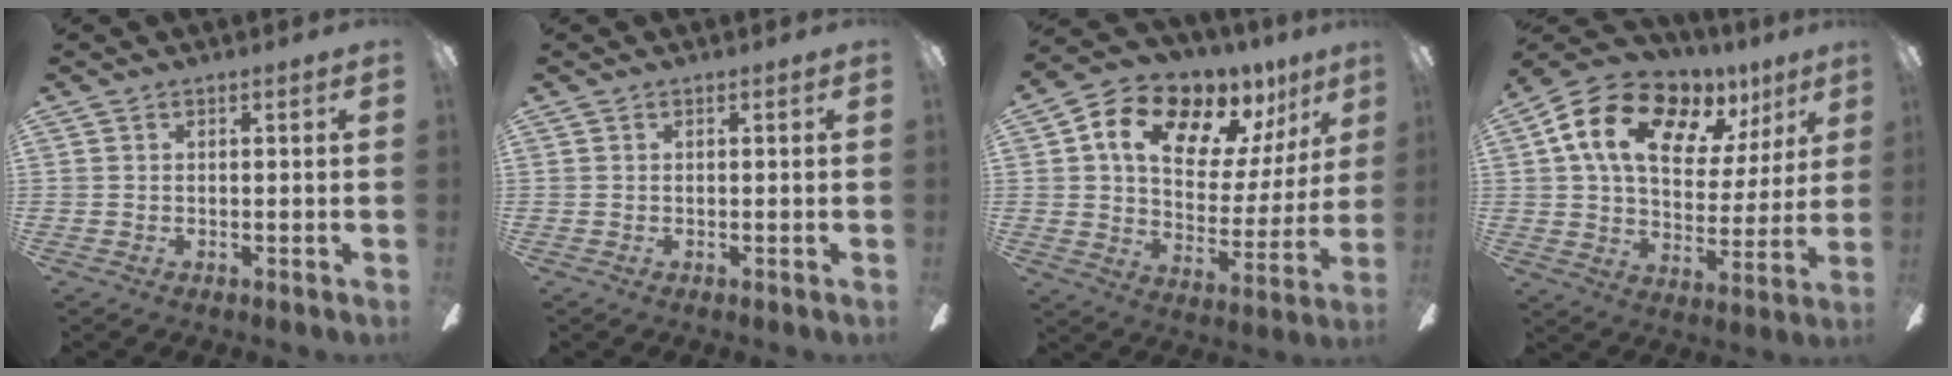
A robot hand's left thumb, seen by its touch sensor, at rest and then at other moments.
{"total": 0.0}
{"total": 16.0, "force": [10.5, 9.0, 8.0], "torque": [-0.140, -0.060, 0.181]}
{"total": 17.9, "force": [10.0, 10.8, 10.2], "torque": [-0.179, -0.043, 0.176]}